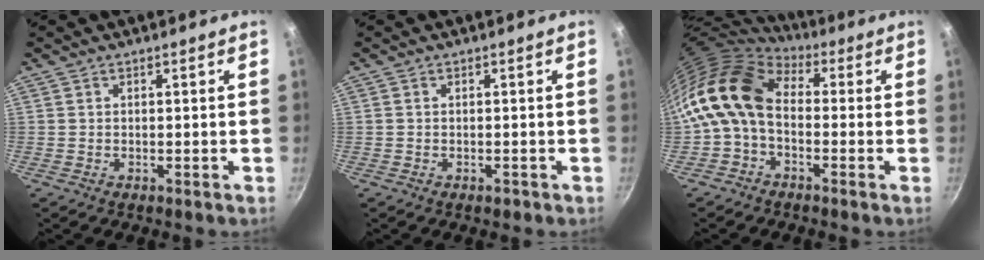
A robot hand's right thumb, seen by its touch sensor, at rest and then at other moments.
{"total": 1.1, "force": [-0.6, 0.7, 0.6], "torque": [-0.008, 0.005, -0.005]}
{"total": 12.7, "force": [-0.4, 8.6, 9.3], "torque": [-0.166, 0.029, -0.028]}